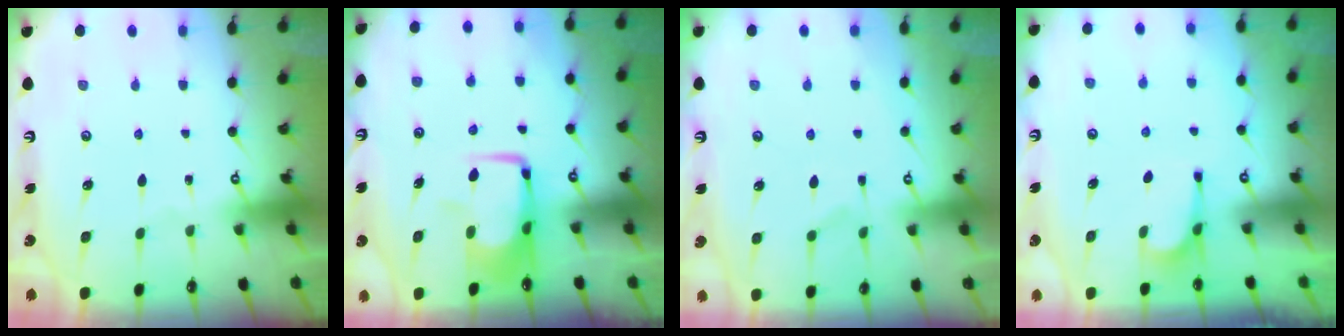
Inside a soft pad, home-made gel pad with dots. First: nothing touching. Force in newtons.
{"total": 6.5, "press": 6.4, "slide": 0.9}
{"total": 1.1, "press": 0.1, "slide": 1.1}
{"total": 3.0, "press": 2.9, "slide": 0.7}